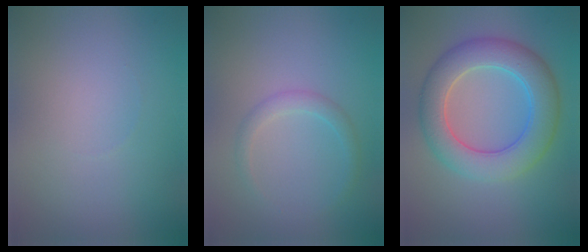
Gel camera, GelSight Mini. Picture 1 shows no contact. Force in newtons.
{"total": 1.6, "press": 1.6, "slide": 0.1}
{"total": 6.8, "press": 6.8, "slide": 0.3}